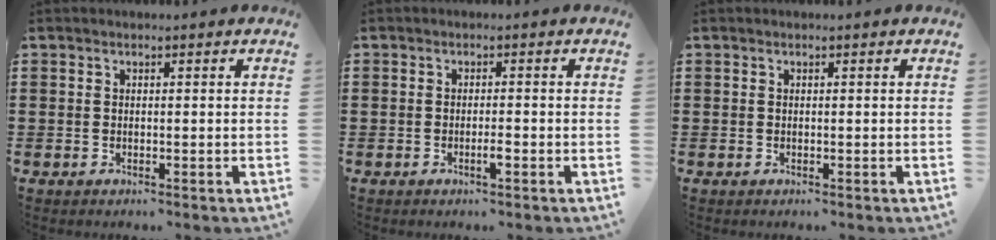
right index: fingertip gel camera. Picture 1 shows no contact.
{"total": 1.6, "force": [-0.8, 0.2, 1.4], "torque": [-0.025, -0.001, -0.013]}
{"total": 0.0}